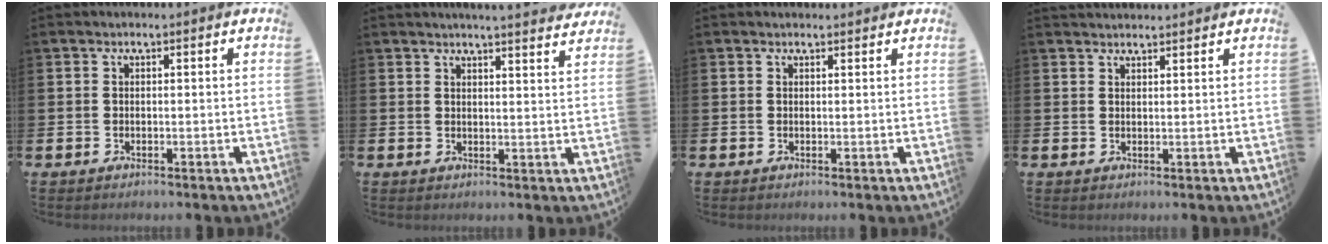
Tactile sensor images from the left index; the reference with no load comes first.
{"total": 4.0, "force": [3.9, -0.6, 0.2], "torque": [0.003, -0.028, 0.067]}
{"total": 0.9, "force": [0.8, 0.2, 0.2], "torque": [0.007, -0.001, 0.013]}
{"total": 1.9, "force": [1.9, 0.3, 0.0], "torque": [0.011, -0.011, 0.032]}